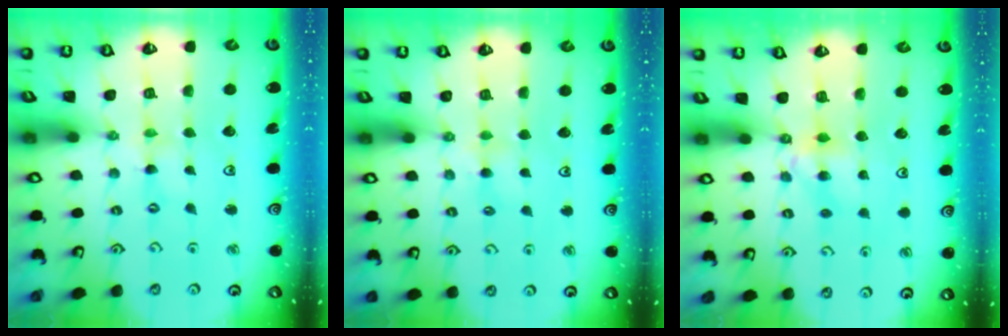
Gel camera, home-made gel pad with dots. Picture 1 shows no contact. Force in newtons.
{"total": 3.7, "press": 3.6, "slide": 0.7}
{"total": 4.6, "press": 4.5, "slide": 0.7}